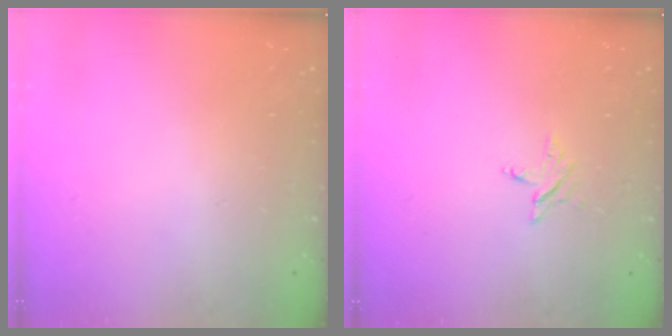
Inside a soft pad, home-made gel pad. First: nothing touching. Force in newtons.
{"total": 2.4, "press": 2.4, "slide": 0.2}